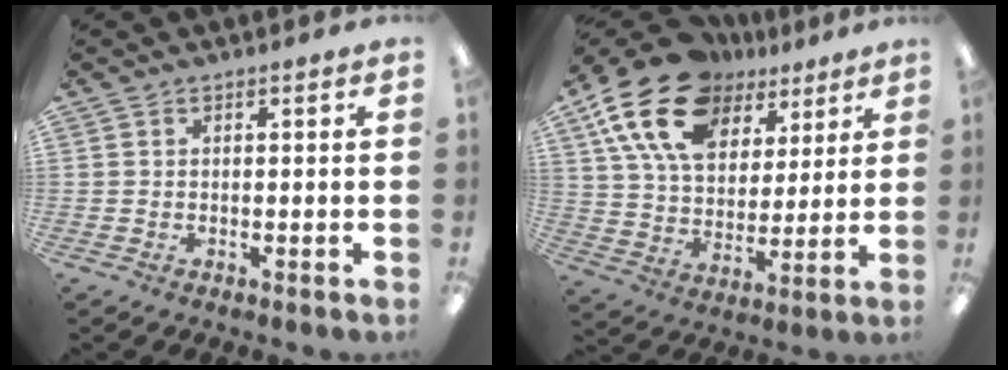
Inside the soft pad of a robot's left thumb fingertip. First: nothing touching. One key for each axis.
{"total": 20.2, "fx": 11.5, "fy": 12.6, "fz": 10.8, "tx": -0.213, "ty": -0.042, "tz": 0.211}